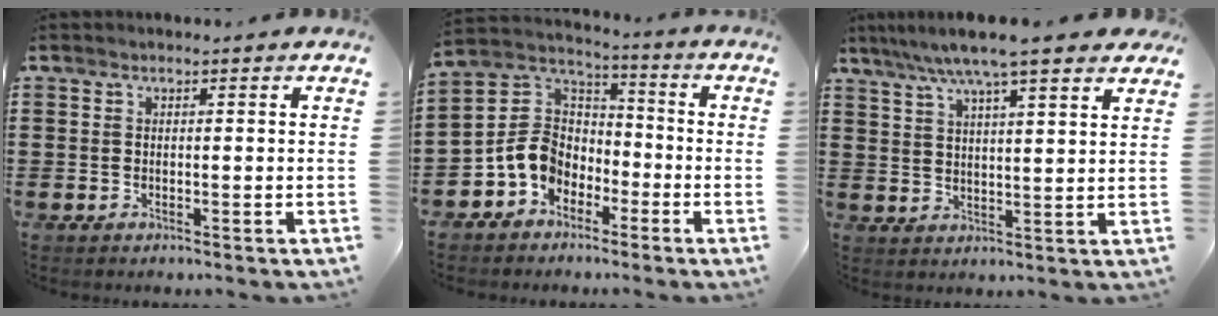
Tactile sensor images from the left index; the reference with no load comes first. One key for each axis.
{"total": 8.2, "fx": -3.4, "fy": 6.6, "fz": 3.4, "tx": -0.114, "ty": 0.010, "tz": -0.075}
{"total": 7.3, "fx": 5.8, "fy": 0.1, "fz": 4.4, "tx": -0.101, "ty": -0.015, "tz": 0.101}